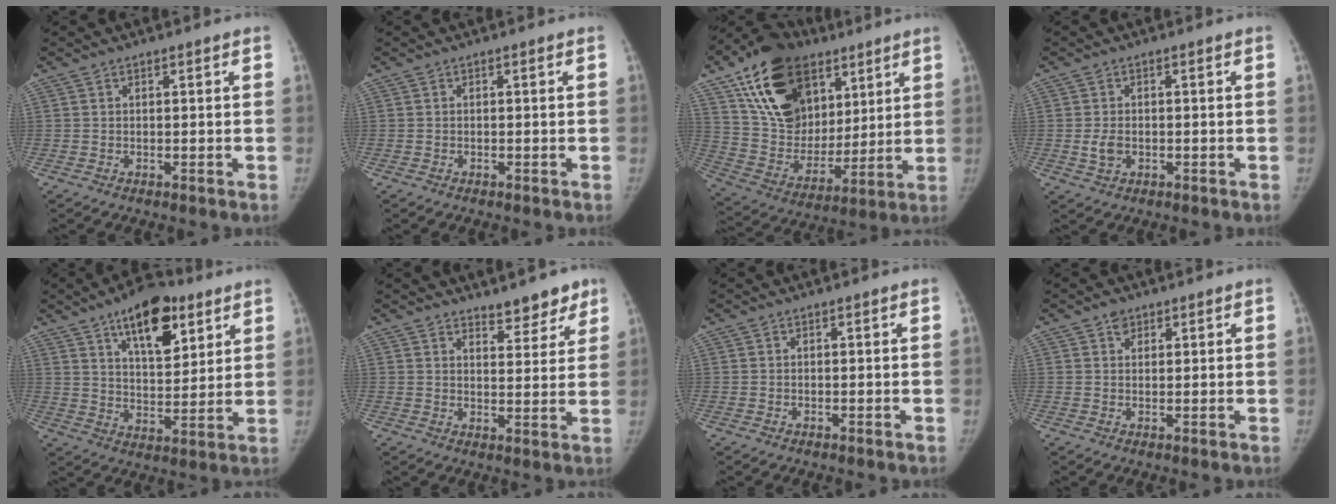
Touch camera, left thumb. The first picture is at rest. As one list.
[{"total": 0.0}, {"total": 25.5, "force": [12.6, 17.1, 14.2], "torque": [-0.222, -0.020, 0.225]}, {"total": 3.0, "force": [-0.5, 2.2, 2.1], "torque": [-0.036, 0.000, -0.008]}, {"total": 15.0, "force": [8.5, 7.1, 10.2], "torque": [-0.117, -0.037, 0.133]}, {"total": 6.0, "force": [4.8, 2.8, 2.3], "torque": [0.009, -0.032, 0.067]}, {"total": 0.0}, {"total": 2.2, "force": [1.3, 1.7, 0.6], "torque": [0.007, -0.004, 0.014]}]